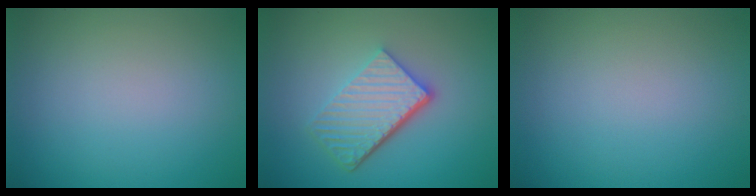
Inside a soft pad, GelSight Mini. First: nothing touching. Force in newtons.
{"total": 5.5, "press": 3.9, "slide": 3.9}
{"total": 0.0}